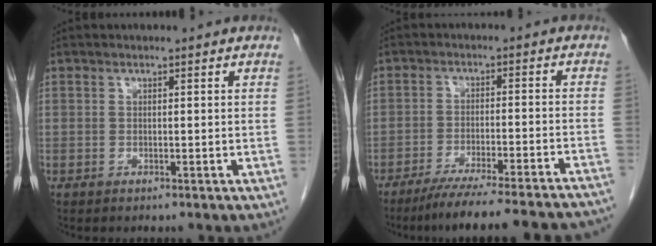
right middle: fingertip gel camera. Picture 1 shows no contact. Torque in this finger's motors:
{"motor_torque": [1.16, -0.98, 0.40, 0.11]}